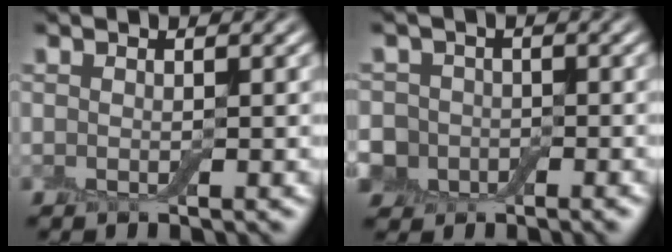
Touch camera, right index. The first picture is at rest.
{"total": 6.3, "force": [-1.9, 5.7, 2.1], "torque": [-0.036, 0.006, -0.069]}